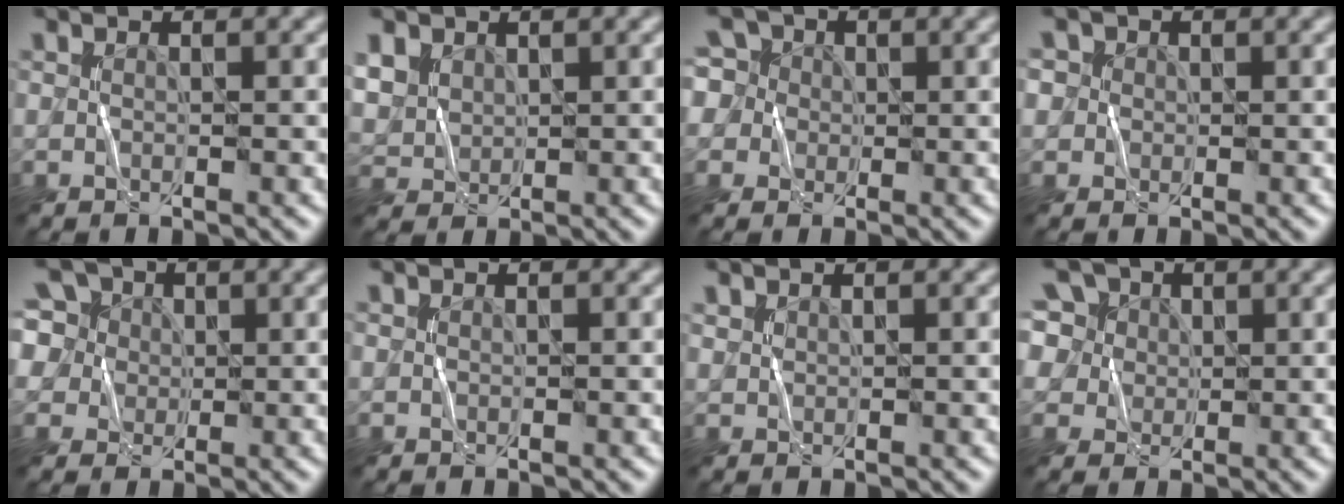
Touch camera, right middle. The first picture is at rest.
{"total": 3.6, "force": [1.8, 2.7, 1.5], "torque": [-0.053, -0.004, 0.048]}
{"total": 7.6, "force": [3.1, 6.2, 3.1], "torque": [-0.058, 0.039, 0.015]}
{"total": 2.3, "force": [0.8, 2.1, 0.5], "torque": [-0.009, 0.006, 0.014]}
{"total": 10.4, "force": [5.0, 7.8, 4.7], "torque": [-0.104, 0.042, 0.063]}
{"total": 0.0}
{"total": 0.7, "force": [0.6, 0.3, -0.1], "torque": [-0.003, -0.001, 0.019]}
{"total": 10.3, "force": [5.4, 7.5, 4.5], "torque": [-0.109, 0.035, 0.073]}